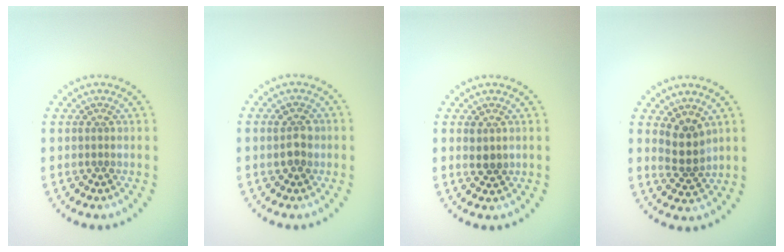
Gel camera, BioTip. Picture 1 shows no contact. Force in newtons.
{"total": 1.9, "press": 1.9, "slide": 0.4}
{"total": 1.5, "press": 1.3, "slide": 0.6}
{"total": 2.7, "press": 2.2, "slide": 1.5}